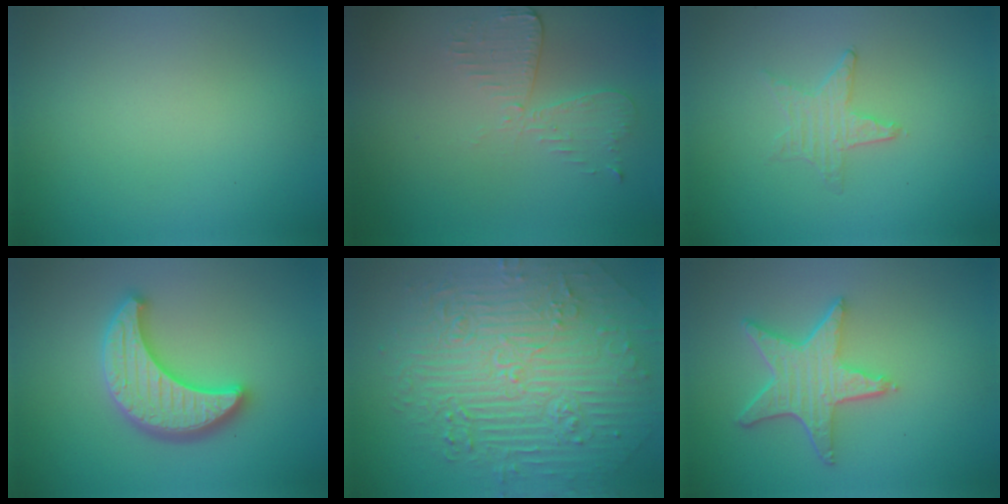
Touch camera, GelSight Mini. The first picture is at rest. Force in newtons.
{"total": 2.6, "press": 2.3, "slide": 1.3}
{"total": 0.9, "press": 0.9, "slide": 0.2}
{"total": 4.8, "press": 4.7, "slide": 1.1}
{"total": 10.5, "press": 7.0, "slide": 7.8}
{"total": 5.1, "press": 4.0, "slide": 3.1}